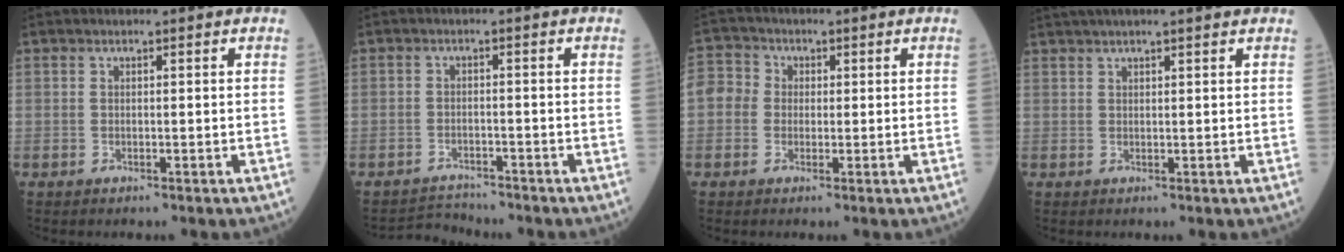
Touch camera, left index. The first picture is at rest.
{"total": 3.5, "force": [-3.2, -0.1, -1.3], "torque": [0.024, -0.010, -0.052]}
{"total": 11.5, "force": [1.3, 10.6, 4.2], "torque": [-0.137, 0.048, 0.026]}
{"total": 7.3, "force": [6.3, -0.1, 3.7], "torque": [-0.055, 0.034, 0.085]}